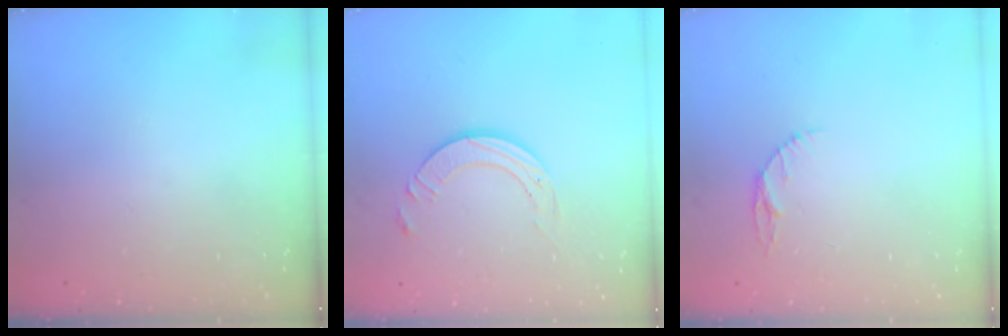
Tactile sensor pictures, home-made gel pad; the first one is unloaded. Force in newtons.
{"total": 8.8, "press": 8.7, "slide": 0.9}
{"total": 4.7, "press": 4.7, "slide": 0.6}